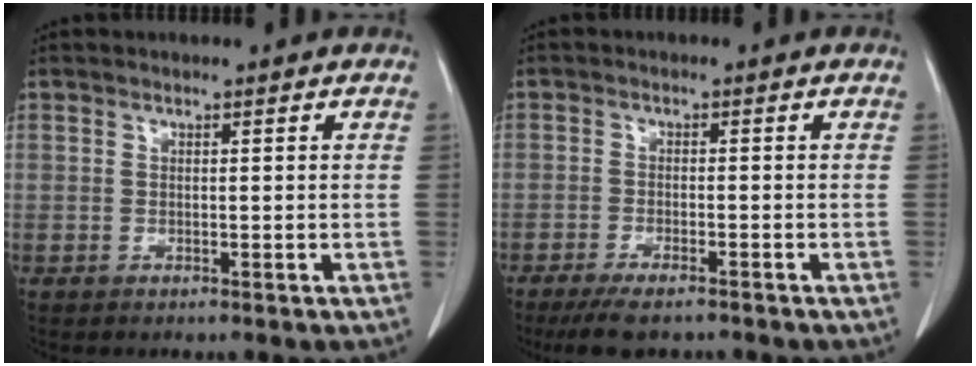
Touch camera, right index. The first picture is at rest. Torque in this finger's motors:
{"motor_torque": [0.45, -0.43, 0.26, 0.08]}